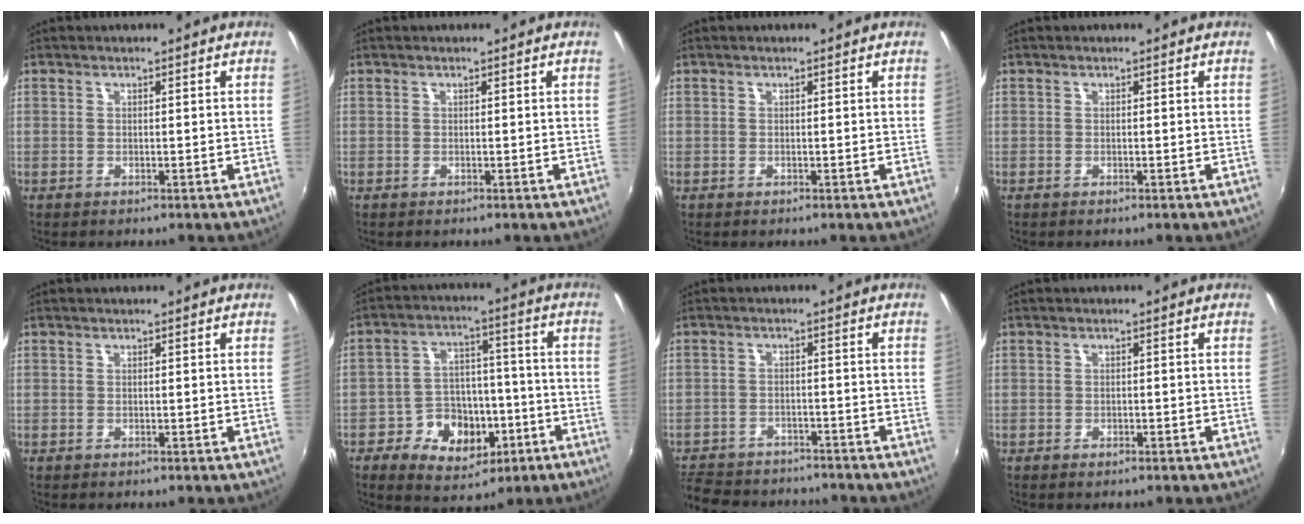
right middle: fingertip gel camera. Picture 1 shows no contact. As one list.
[{"total": 0.0}, {"total": 0.0}, {"total": 0.0}, {"total": 0.0}, {"total": 12.5, "force": [-5.6, 9.4, 6.0], "torque": [-0.127, 0.036, -0.070]}, {"total": 14.2, "force": [-12.1, 5.5, 4.8], "torque": [-0.128, 0.004, -0.182]}, {"total": 1.2, "force": [-0.9, 0.7, 0.5], "torque": [-0.011, -0.003, -0.015]}]